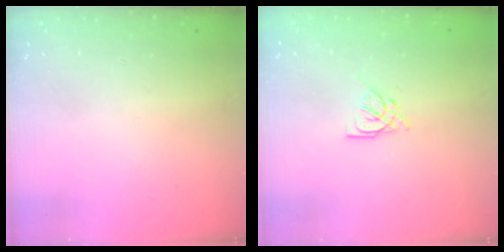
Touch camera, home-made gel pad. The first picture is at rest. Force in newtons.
{"total": 5.0, "press": 5.0, "slide": 0.5}